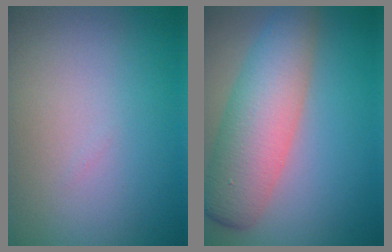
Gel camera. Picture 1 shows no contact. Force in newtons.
{"total": 7.2, "press": 7.2, "slide": 0.2}